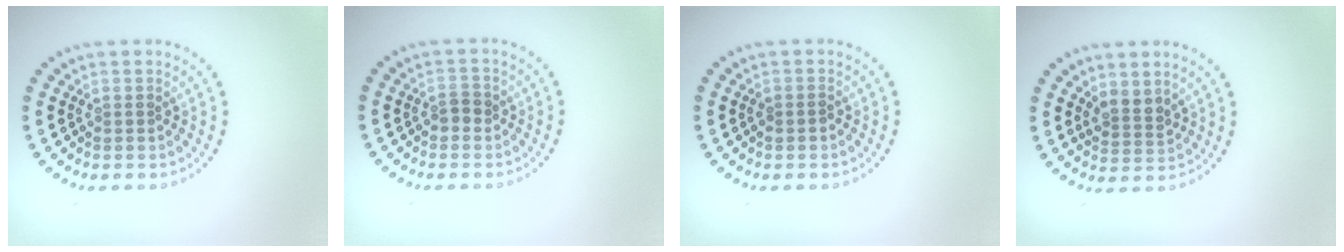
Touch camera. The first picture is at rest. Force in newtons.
{"total": 1.1, "press": 1.1, "slide": 0.2}
{"total": 0.8, "press": 0.8, "slide": 0.2}
{"total": 2.0, "press": 1.7, "slide": 1.1}